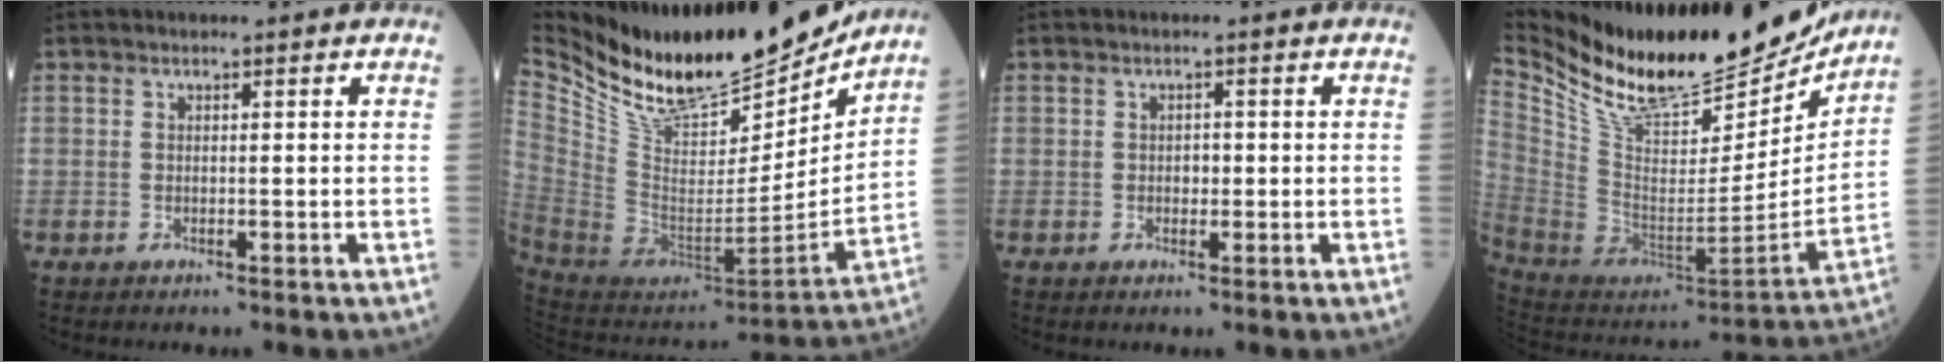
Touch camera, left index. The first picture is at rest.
{"total": 25.6, "force": [21.5, 7.0, 11.9], "torque": [-0.222, -0.040, 0.358]}
{"total": 1.3, "force": [-0.1, 0.9, 0.9], "torque": [-0.013, 0.003, -0.001]}
{"total": 29.1, "force": [24.7, 7.6, 13.4], "torque": [-0.260, -0.040, 0.392]}